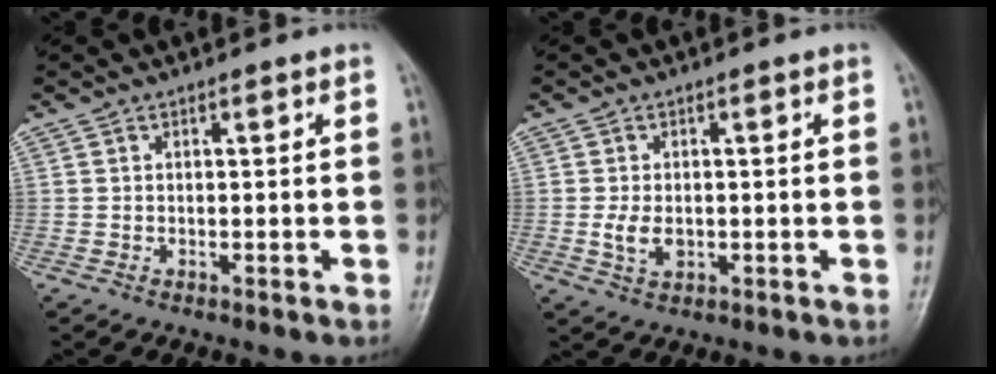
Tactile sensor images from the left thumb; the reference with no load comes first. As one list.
[{"total": 4.1, "force": [-0.6, 2.6, 3.1], "torque": [-0.058, 0.000, -0.007]}]